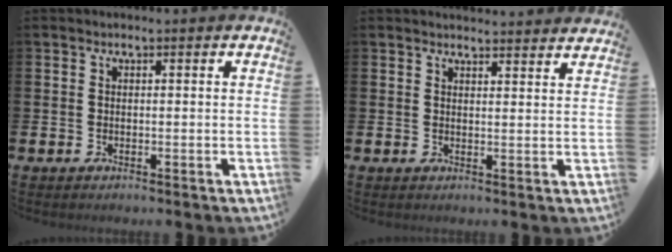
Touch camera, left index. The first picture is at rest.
{"total": 2.8, "force": [2.8, 0.0, -0.3], "torque": [0.011, -0.022, 0.048]}